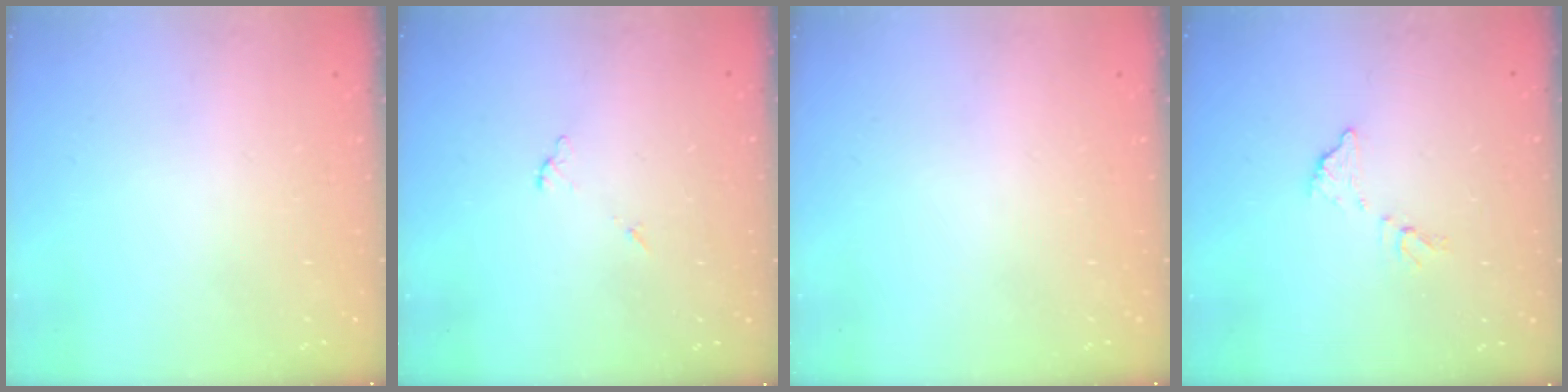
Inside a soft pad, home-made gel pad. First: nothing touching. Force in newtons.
{"total": 5.6, "press": 5.6, "slide": 0.3}
{"total": 0.0}
{"total": 7.4, "press": 7.4, "slide": 0.4}